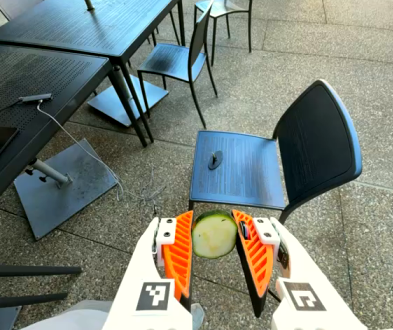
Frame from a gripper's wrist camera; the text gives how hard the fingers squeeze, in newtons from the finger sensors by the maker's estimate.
{"total": 12.2, "left": 12.0, "right": 12.5}